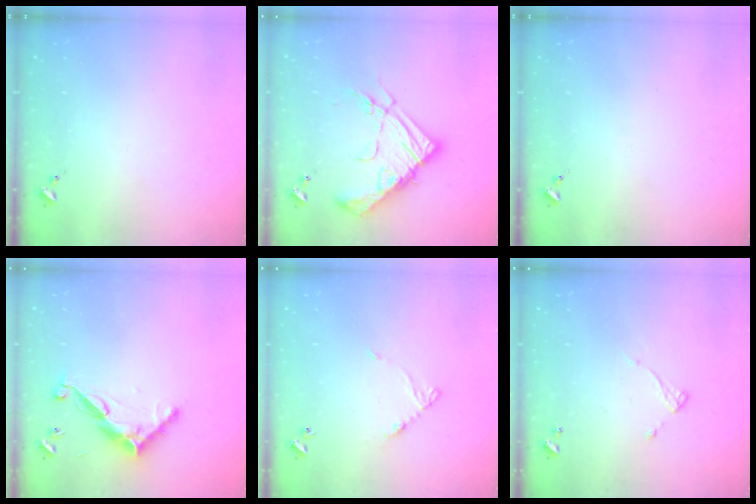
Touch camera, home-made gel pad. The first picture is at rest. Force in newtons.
{"total": 18.4, "press": 18.3, "slide": 2.0}
{"total": 0.0}
{"total": 11.5, "press": 11.5, "slide": 0.4}
{"total": 6.9, "press": 6.8, "slide": 0.6}
{"total": 5.3, "press": 5.3, "slide": 0.2}